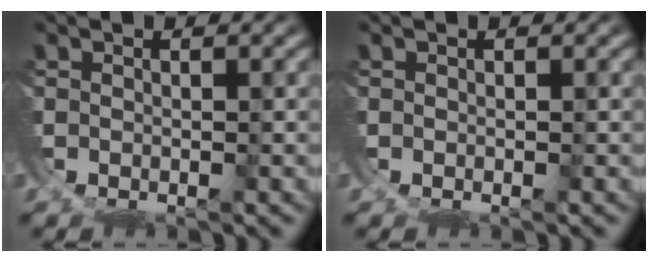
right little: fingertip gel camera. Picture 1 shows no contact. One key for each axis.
{"total": 0.0}